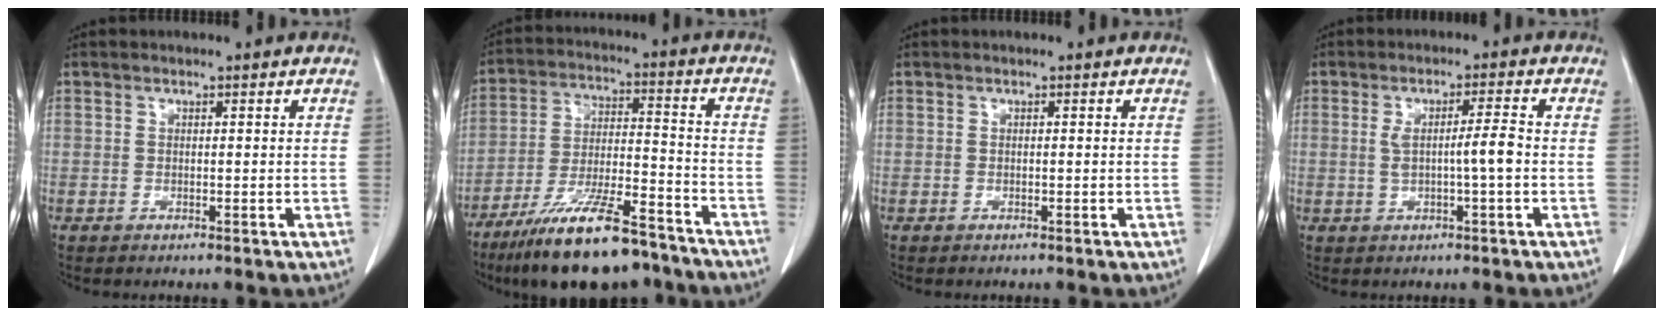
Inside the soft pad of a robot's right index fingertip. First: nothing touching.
{"total": 16.3, "force": [-12.6, 3.0, 9.9], "torque": [-0.180, -0.014, -0.218]}
{"total": 0.0}
{"total": 4.4, "force": [-0.2, -0.1, 4.4], "torque": [-0.077, 0.007, 0.003]}